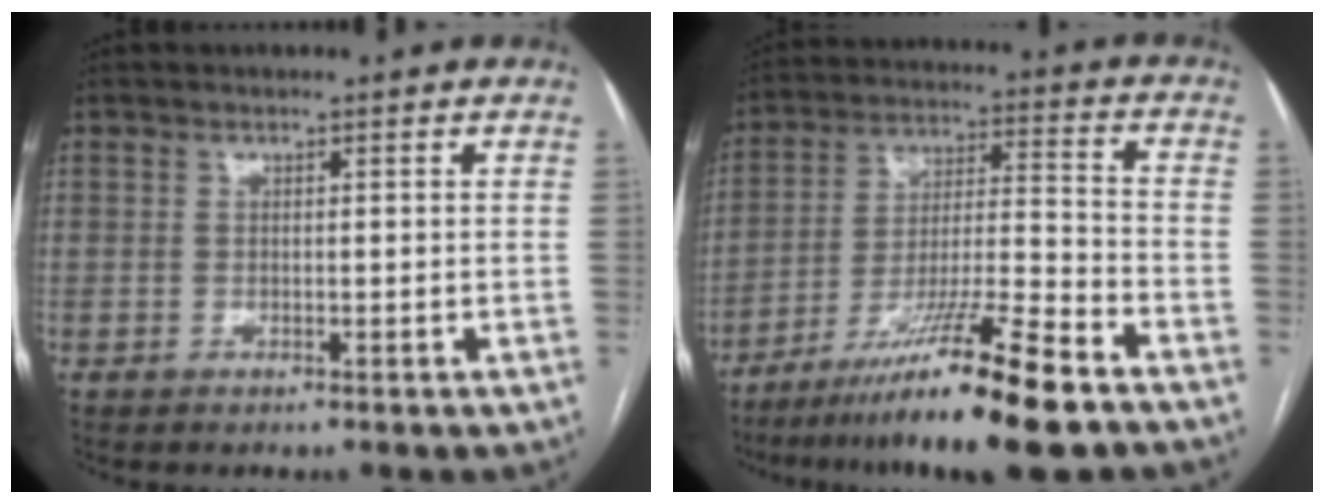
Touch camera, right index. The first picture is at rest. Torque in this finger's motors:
{"motor_torque": [1.29, -0.85, 0.87, 0.21]}